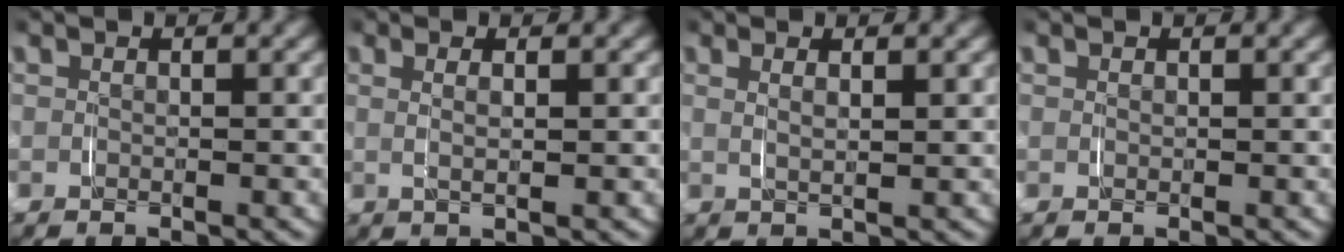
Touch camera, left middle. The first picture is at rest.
{"total": 1.9, "force": [0.5, 0.1, 1.8], "torque": [-0.032, -0.001, 0.014]}
{"total": 1.6, "force": [0.8, 0.1, 1.4], "torque": [-0.027, -0.003, 0.021]}
{"total": 0.0}